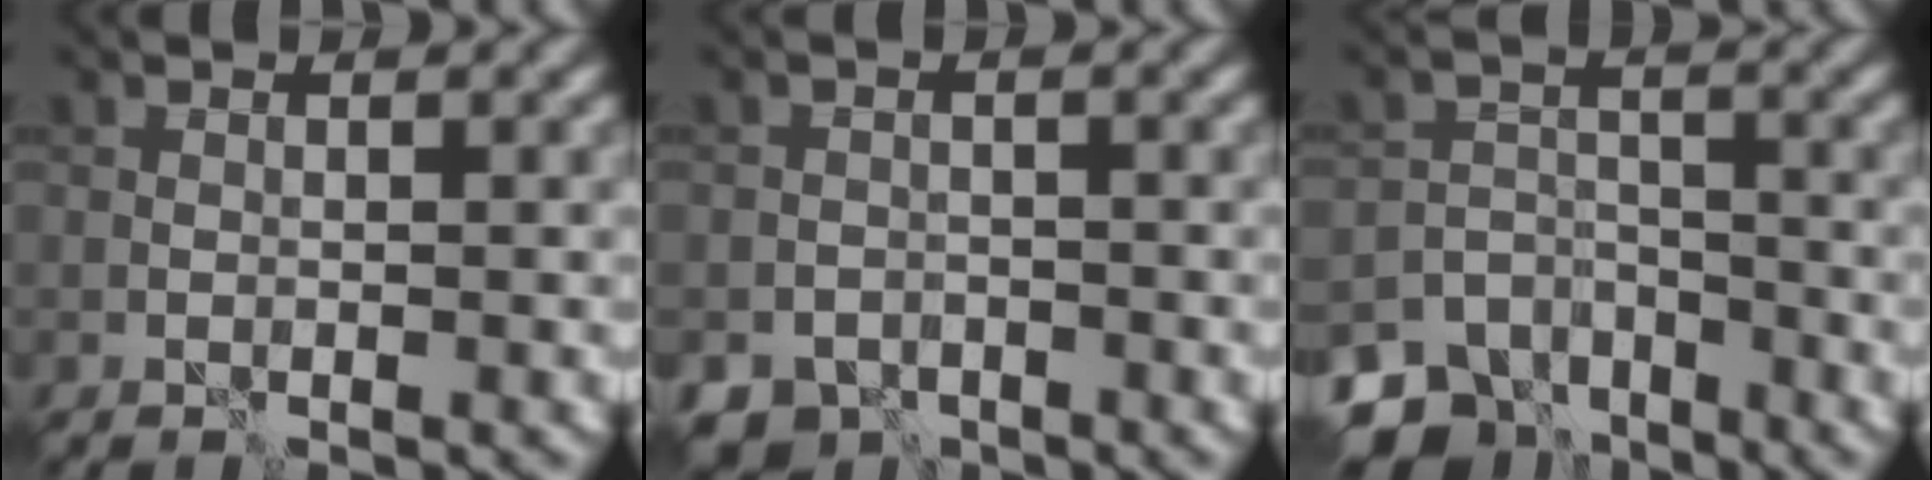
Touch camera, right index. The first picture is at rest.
{"total": 4.2, "force": [-3.4, 2.4, 0.8], "torque": [0.003, -0.001, -0.054]}
{"total": 8.7, "force": [-6.9, 4.9, 2.1], "torque": [-0.017, -0.010, -0.107]}